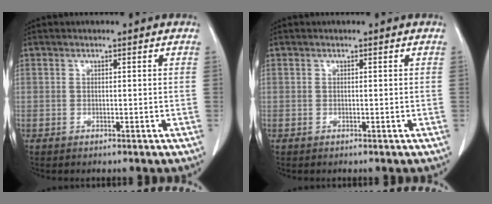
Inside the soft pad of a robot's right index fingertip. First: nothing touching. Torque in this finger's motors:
{"motor_torque": [0.00, 0.00, 0.00, -0.01]}